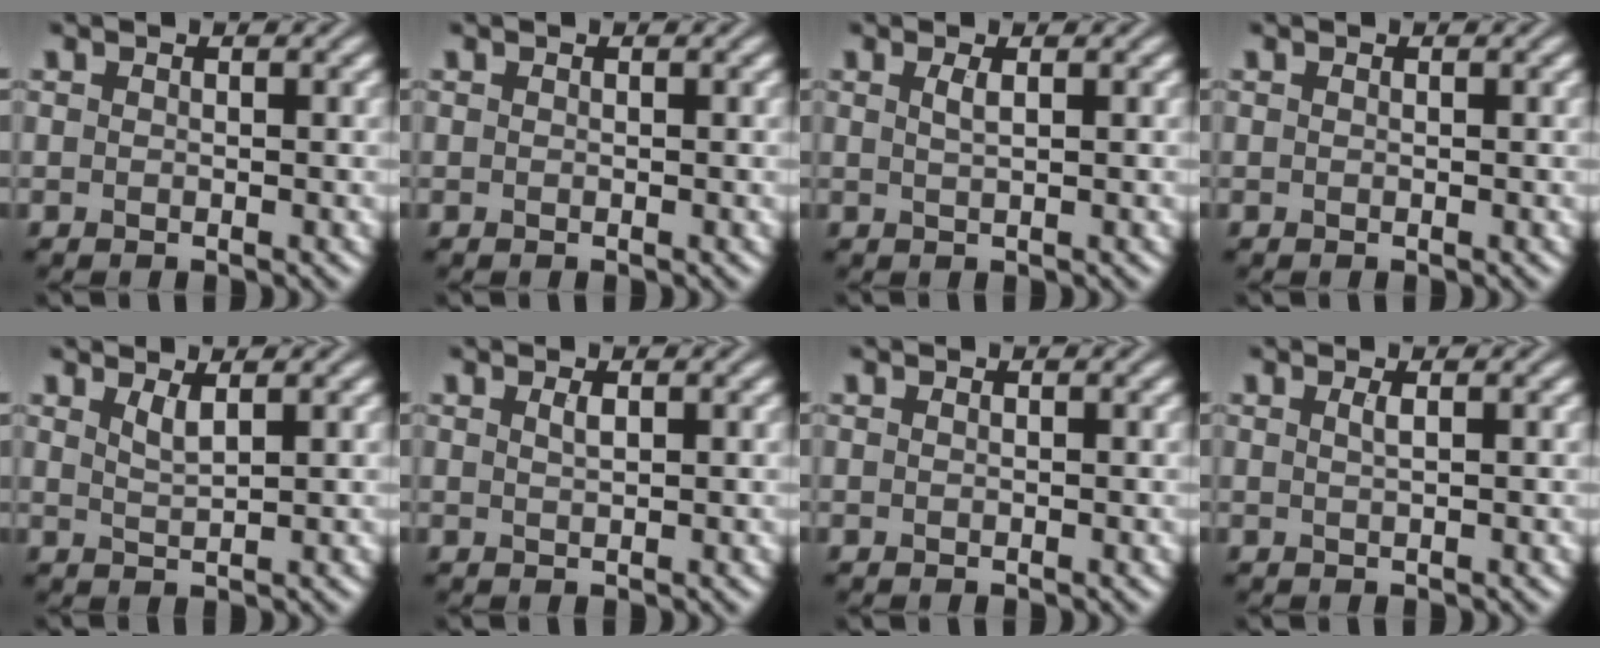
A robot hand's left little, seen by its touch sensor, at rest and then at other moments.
{"total": 0.0}
{"total": 1.3, "force": [0.5, 0.4, 1.1], "torque": [-0.018, 0.003, 0.007]}
{"total": 0.0}
{"total": 1.6, "force": [1.0, 0.4, 1.2], "torque": [-0.021, -0.002, 0.019]}
{"total": 0.9, "force": [0.5, 0.3, 0.7], "torque": [-0.012, 0.002, 0.008]}
{"total": 0.0}
{"total": 1.1, "force": [0.4, 0.4, 1.0], "torque": [-0.012, 0.003, 0.004]}